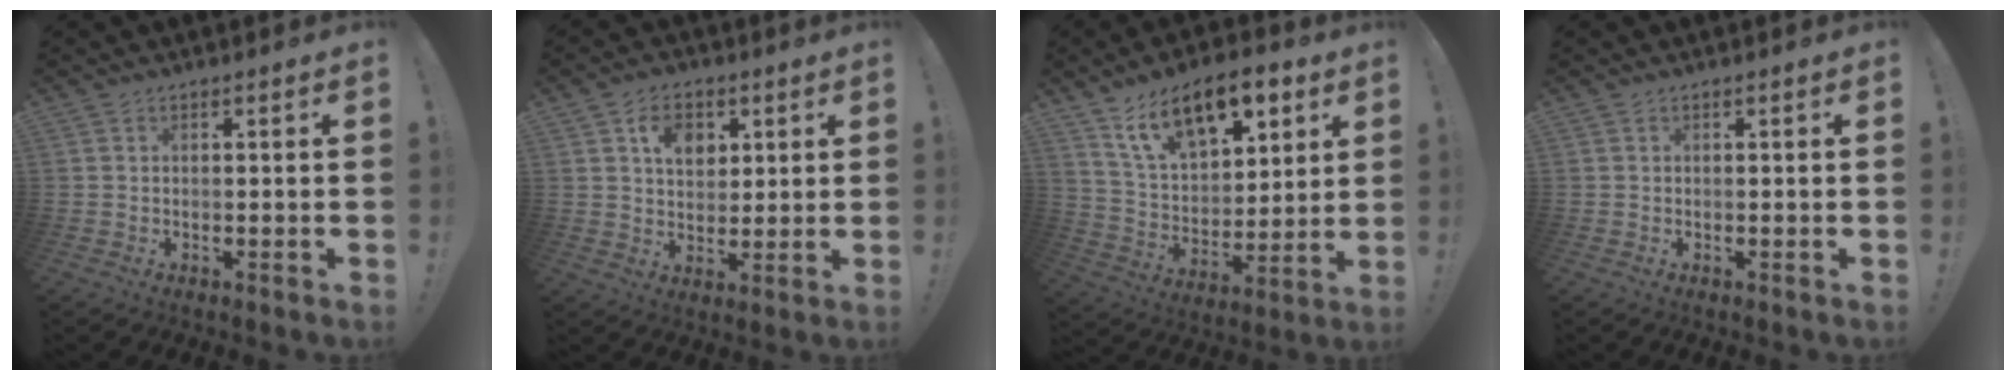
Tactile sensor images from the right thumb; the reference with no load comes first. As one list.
[{"total": 8.4, "force": [3.7, 6.1, 4.3], "torque": [-0.056, -0.013, 0.065]}, {"total": 17.3, "force": [10.3, 9.0, 10.7], "torque": [-0.174, -0.055, 0.185]}, {"total": 0.0}]